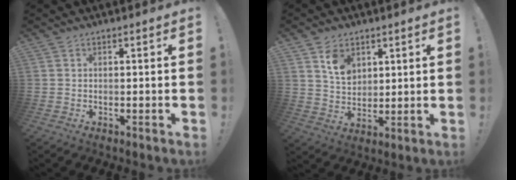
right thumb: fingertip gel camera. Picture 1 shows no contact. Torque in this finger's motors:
{"motor_torque": [0.96, 1.02, 0.07, -0.03, 0.06]}